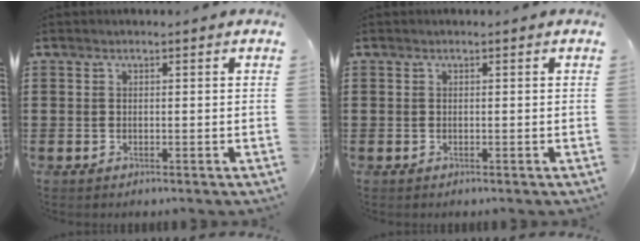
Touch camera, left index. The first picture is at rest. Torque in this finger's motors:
{"motor_torque": [0.00, 0.00, 0.00, -0.01]}